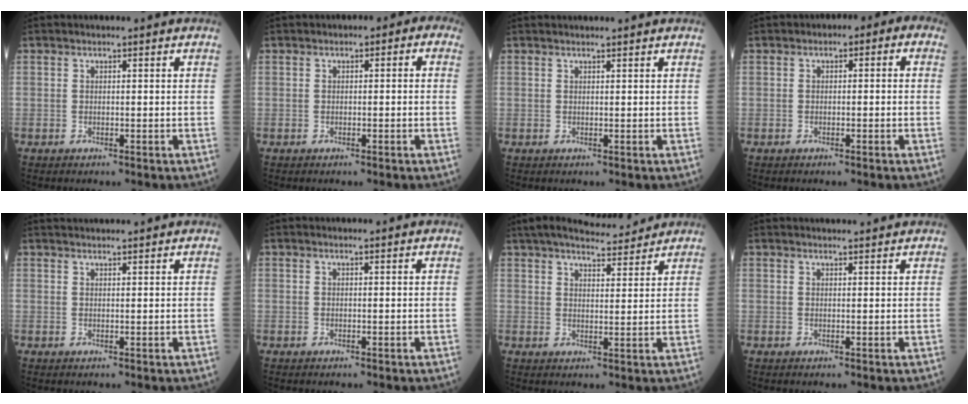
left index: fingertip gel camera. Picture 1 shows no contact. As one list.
[{"total": 1.9, "force": [-0.5, 1.1, 1.4], "torque": [-0.010, 0.013, -0.015]}, {"total": 2.3, "force": [2.1, -0.1, 0.8], "torque": [-0.009, 0.015, 0.028]}, {"total": 2.6, "force": [-0.5, 1.5, 2.1], "torque": [-0.021, 0.020, -0.017]}, {"total": 5.2, "force": [4.9, -0.1, 1.8], "torque": [-0.023, 0.028, 0.066]}, {"total": 0.8, "force": [0.7, -0.1, 0.3], "torque": [-0.009, 0.004, 0.012]}, {"total": 10.1, "force": [9.1, 1.6, 4.0], "torque": [-0.063, 0.013, 0.131]}, {"total": 4.5, "force": [4.3, 0.2, 1.2], "torque": [-0.016, 0.018, 0.049]}]